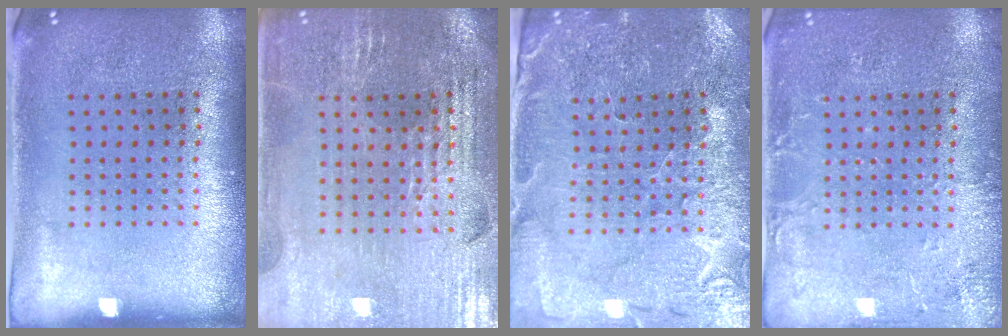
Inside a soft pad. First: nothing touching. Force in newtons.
{"total": 2.8, "press": 2.8, "slide": 0.5}
{"total": 1.5, "press": 1.5, "slide": 0.1}
{"total": 2.8, "press": 2.8, "slide": 0.4}